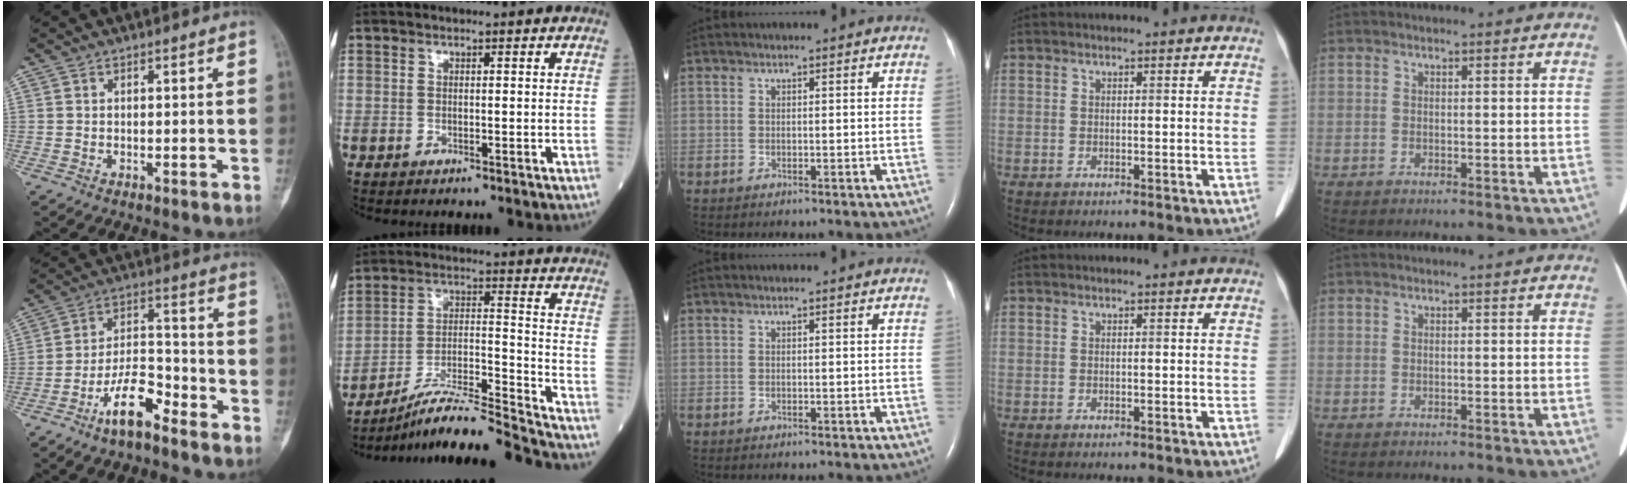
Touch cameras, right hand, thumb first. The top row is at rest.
{"thumb": {"total": 10.2, "force": [-6.7, 3.6, 6.8], "torque": [-0.121, 0.055, -0.125]}, "index": {"total": 15.2, "force": [-14.2, -1.7, 5.2], "torque": [-0.082, 0.016, -0.248]}}